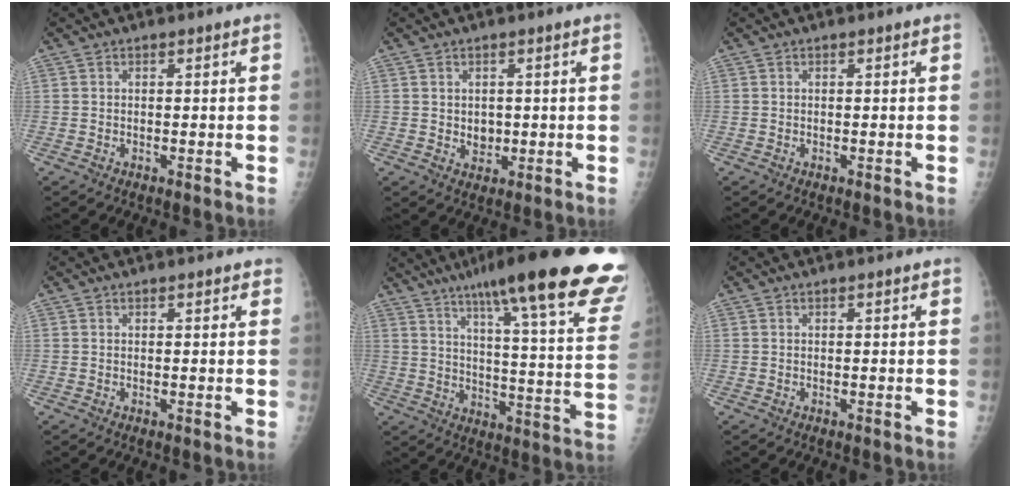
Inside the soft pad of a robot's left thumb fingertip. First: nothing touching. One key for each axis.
{"total": 2.8, "fx": 0.4, "fy": 2.4, "fz": 1.5, "tx": -0.010, "ty": -0.004, "tz": 0.012}
{"total": 0.0}
{"total": 1.1, "fx": 0.9, "fy": 0.5, "fz": 0.3, "tx": 0.005, "ty": -0.003, "tz": 0.008}
{"total": 29.5, "fx": 20.2, "fy": 4.0, "fz": 21.1, "tx": -0.252, "ty": -0.070, "tz": 0.272}
{"total": 0.0}